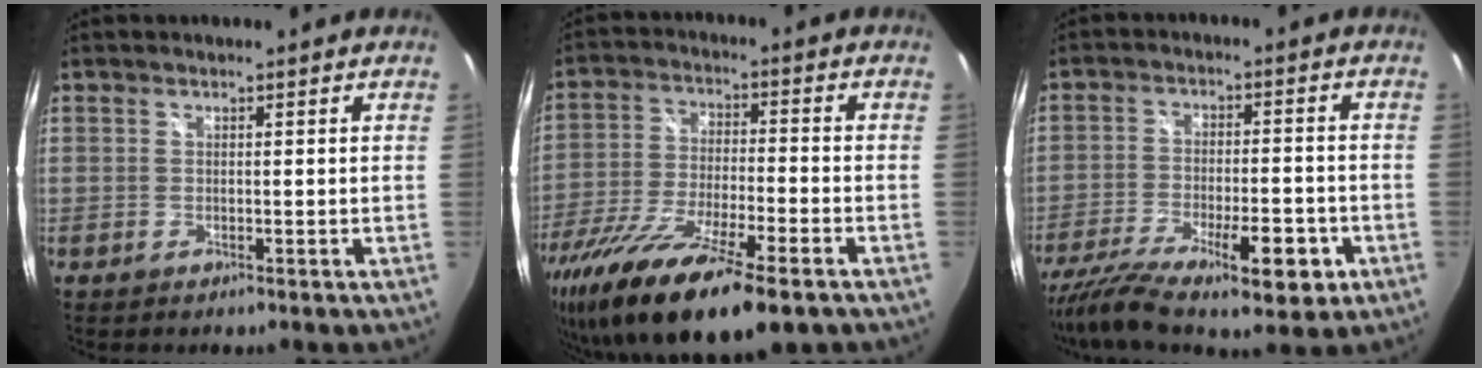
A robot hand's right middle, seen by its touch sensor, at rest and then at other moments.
{"total": 20.2, "force": [-14.0, 4.6, 13.8], "torque": [-0.271, -0.062, -0.245]}
{"total": 16.7, "force": [-10.5, 5.2, 11.8], "torque": [-0.224, -0.040, -0.169]}